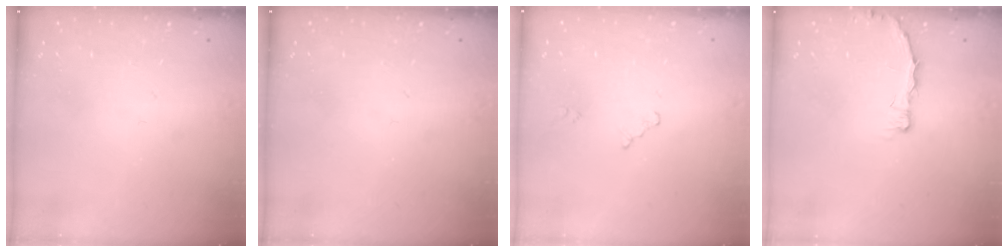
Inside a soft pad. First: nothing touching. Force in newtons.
{"total": 0.0}
{"total": 0.8, "press": 0.8, "slide": 0.2}
{"total": 2.9, "press": 2.9, "slide": 0.3}